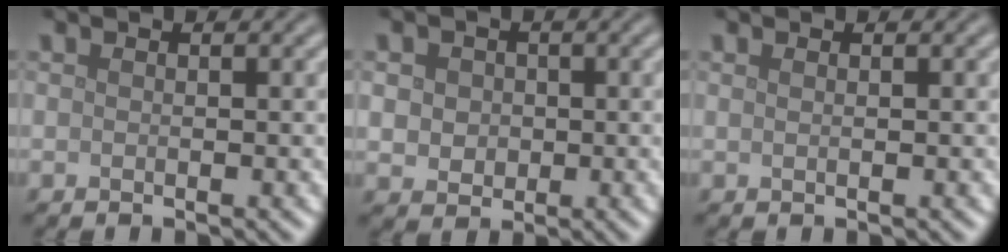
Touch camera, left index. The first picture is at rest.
{"total": 3.8, "force": [0.8, 3.2, 1.8], "torque": [-0.032, 0.014, 0.005]}
{"total": 0.6, "force": [0.4, 0.2, 0.4], "torque": [-0.005, -0.002, 0.002]}